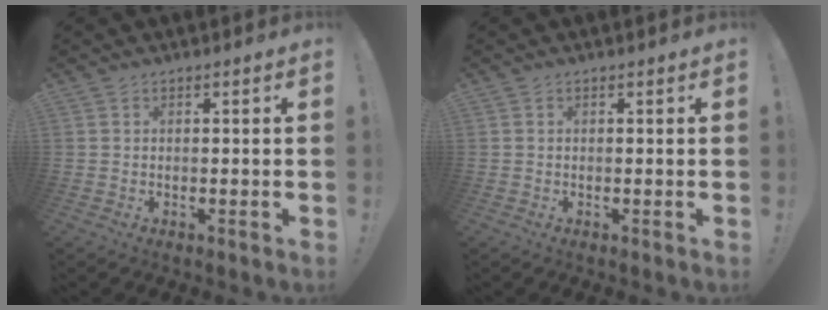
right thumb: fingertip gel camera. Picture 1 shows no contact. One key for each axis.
{"total": 0.0}